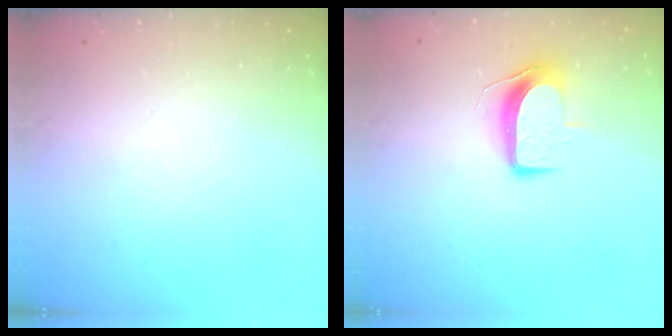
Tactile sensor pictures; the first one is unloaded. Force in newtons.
{"total": 8.8, "press": 8.8, "slide": 0.6}